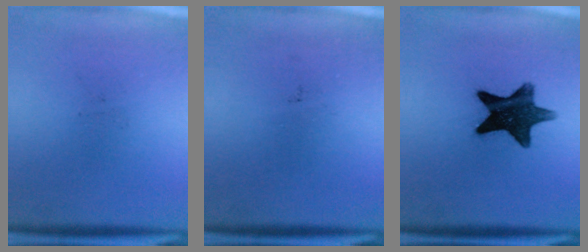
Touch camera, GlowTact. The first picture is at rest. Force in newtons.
{"total": 0.0}
{"total": 13.1}